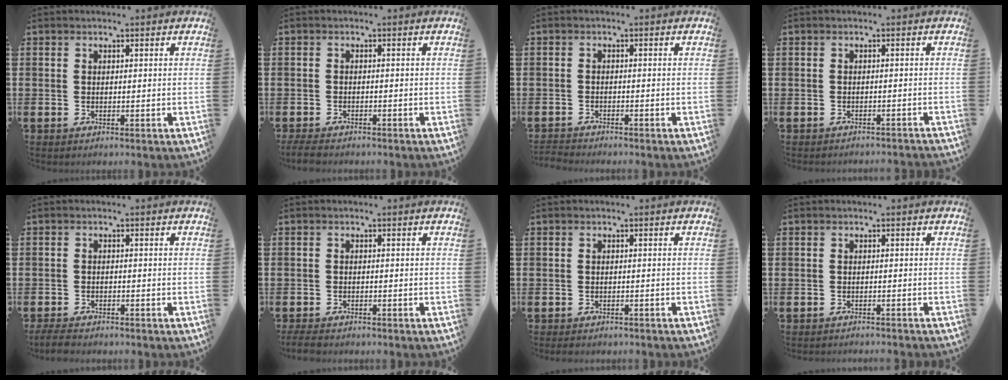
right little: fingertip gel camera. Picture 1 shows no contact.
{"total": 1.4, "force": [-1.3, 0.3, 0.5], "torque": [-0.012, 0.003, -0.027]}
{"total": 1.2, "force": [-1.2, 0.0, 0.0], "torque": [-0.004, 0.002, -0.026]}
{"total": 0.9, "force": [-0.9, -0.1, 0.0], "torque": [-0.001, 0.001, -0.019]}
{"total": 1.8, "force": [-1.6, 0.3, 0.6], "torque": [-0.012, 0.005, -0.034]}
{"total": 1.3, "force": [-1.2, 0.3, 0.5], "torque": [-0.011, 0.002, -0.025]}
{"total": 0.8, "force": [-0.8, 0.2, 0.1], "torque": [-0.005, -0.001, -0.016]}
{"total": 0.8, "force": [-0.8, -0.1, 0.0], "torque": [0.000, -0.001, -0.016]}